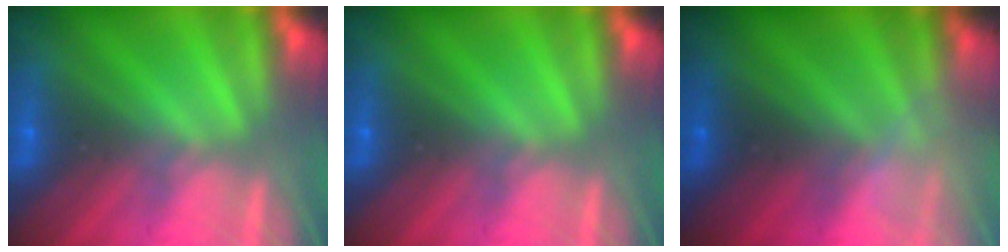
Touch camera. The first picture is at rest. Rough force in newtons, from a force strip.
{"total": 0.0}
{"total": 2.4}